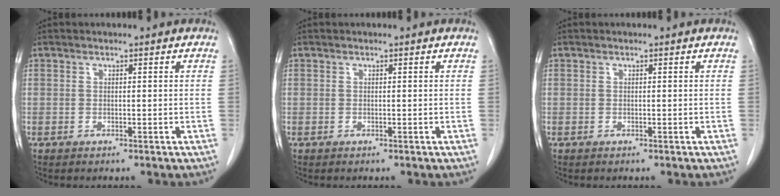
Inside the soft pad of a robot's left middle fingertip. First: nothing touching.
{"total": 0.0}
{"total": 0.0}